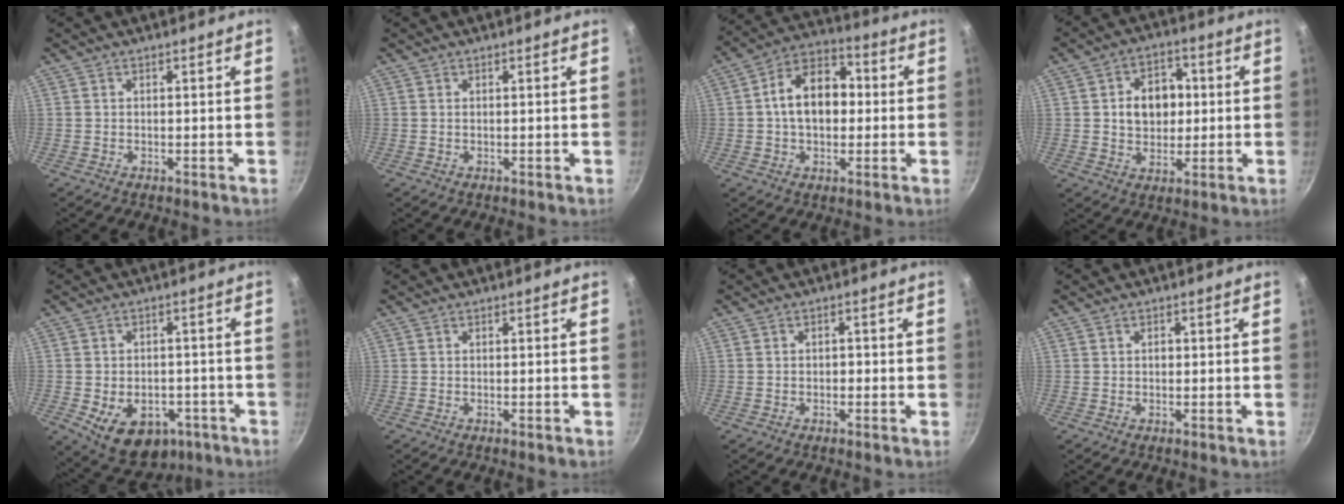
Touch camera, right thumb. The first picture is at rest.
{"total": 0.0}
{"total": 13.2, "force": [0.5, 9.1, 9.6], "torque": [-0.117, 0.033, -0.007]}
{"total": 10.0, "force": [1.1, 7.6, 6.4], "torque": [-0.060, 0.007, 0.015]}
{"total": 13.2, "force": [-5.0, 9.3, 7.9], "torque": [-0.090, 0.014, -0.053]}
{"total": 0.0}
{"total": 1.1, "force": [-0.5, 0.9, 0.6], "torque": [-0.006, 0.006, -0.008]}
{"total": 0.9, "force": [0.1, 0.7, 0.6], "torque": [-0.006, 0.004, 0.002]}